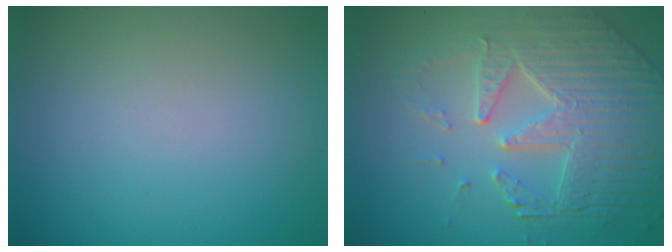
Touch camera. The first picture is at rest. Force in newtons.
{"total": 8.0, "press": 5.6, "slide": 5.7}